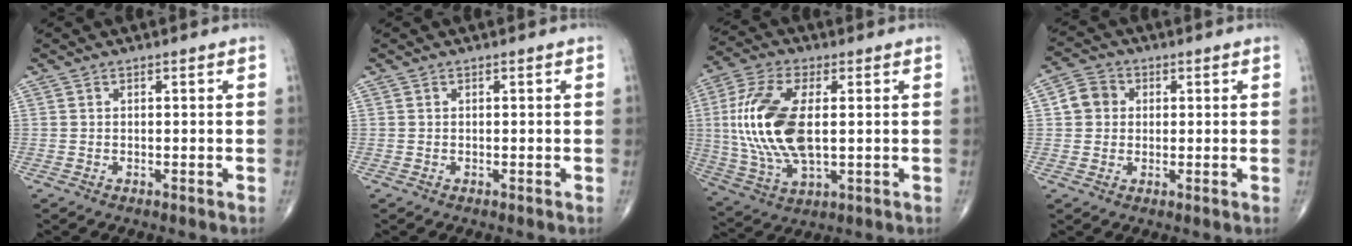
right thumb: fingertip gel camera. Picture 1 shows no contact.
{"total": 0.0}
{"total": 17.5, "force": [1.3, 8.4, 15.3], "torque": [-0.330, -0.005, 0.026]}
{"total": 5.1, "force": [0.8, 4.6, 2.1], "torque": [-0.022, 0.008, 0.005]}